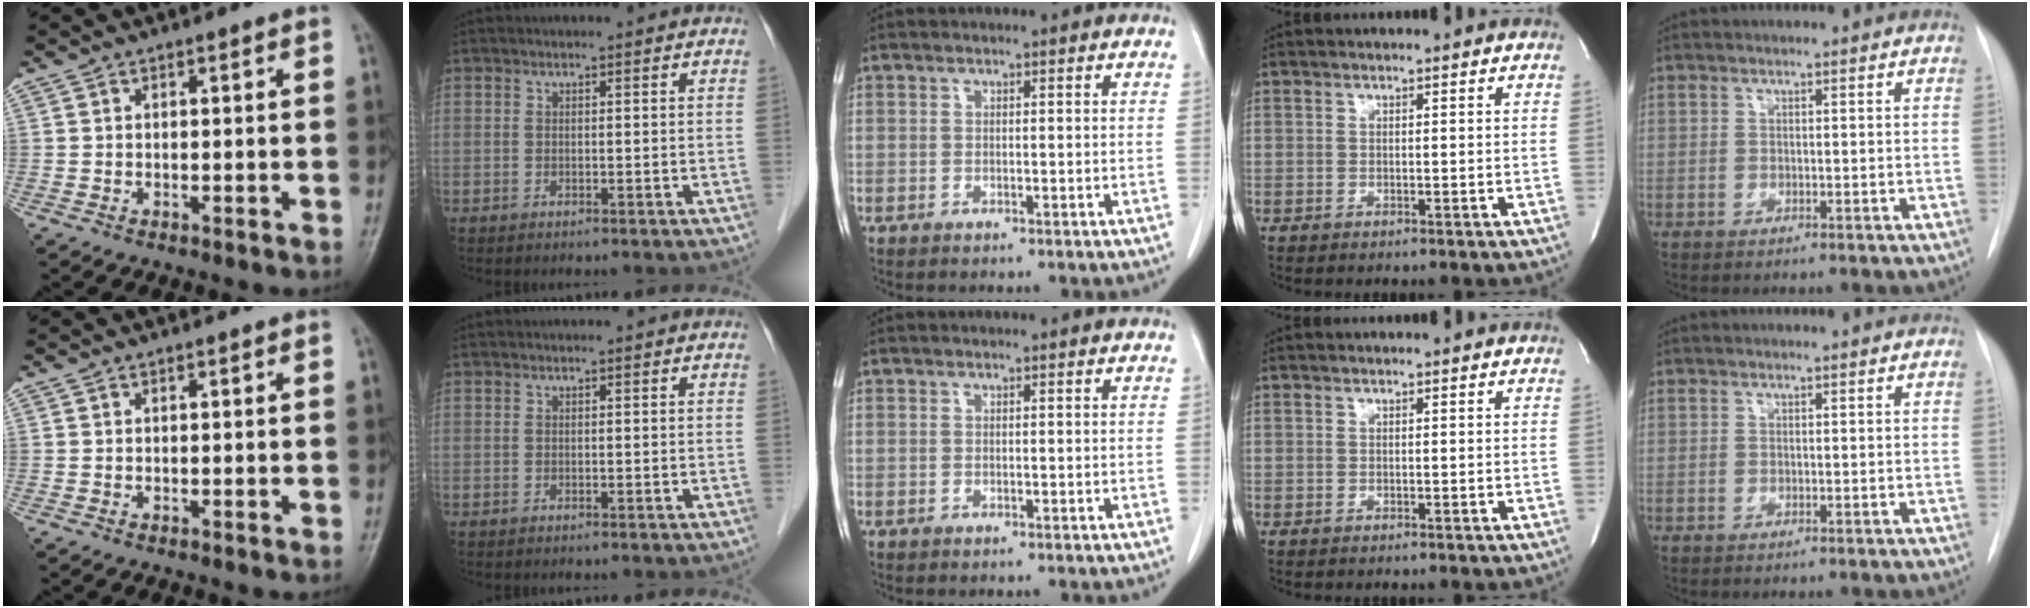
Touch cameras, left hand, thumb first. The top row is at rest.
{}